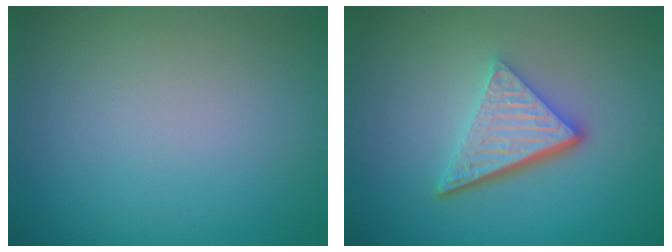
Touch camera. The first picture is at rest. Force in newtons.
{"total": 5.2, "press": 3.5, "slide": 3.8}